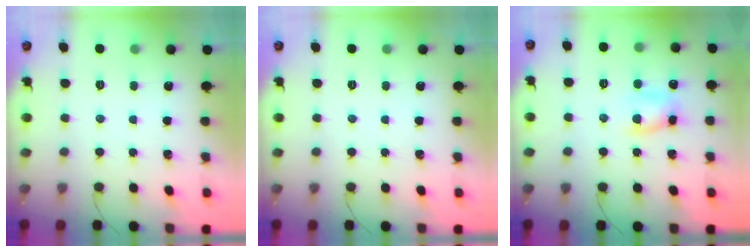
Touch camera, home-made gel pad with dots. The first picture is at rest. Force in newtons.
{"total": 0.0}
{"total": 6.6, "press": 6.6, "slide": 0.7}